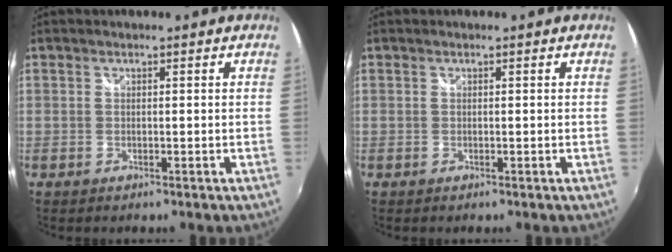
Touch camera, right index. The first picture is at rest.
{"total": 0.0}